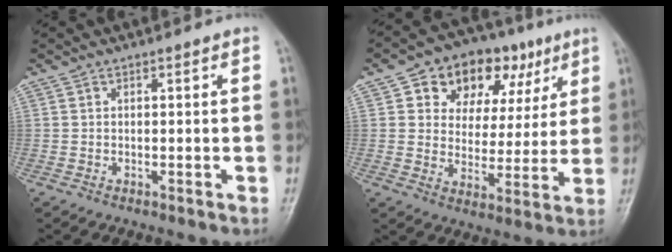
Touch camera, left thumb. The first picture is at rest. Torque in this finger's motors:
{"motor_torque": [-0.14, 0.11, 0.03, -0.23, 0.17]}